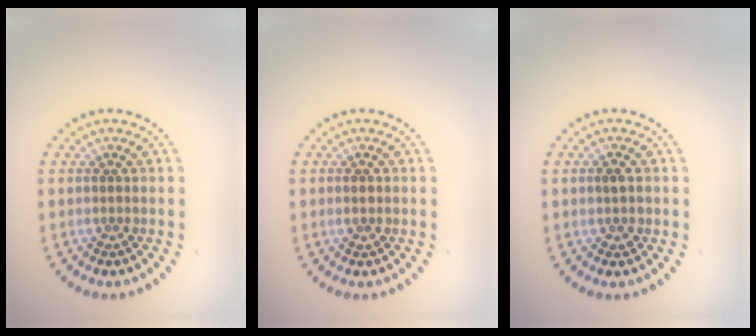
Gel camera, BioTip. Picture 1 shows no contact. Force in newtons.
{"total": 1.2, "press": 1.2, "slide": 0.2}
{"total": 1.2, "press": 1.2, "slide": 0.0}